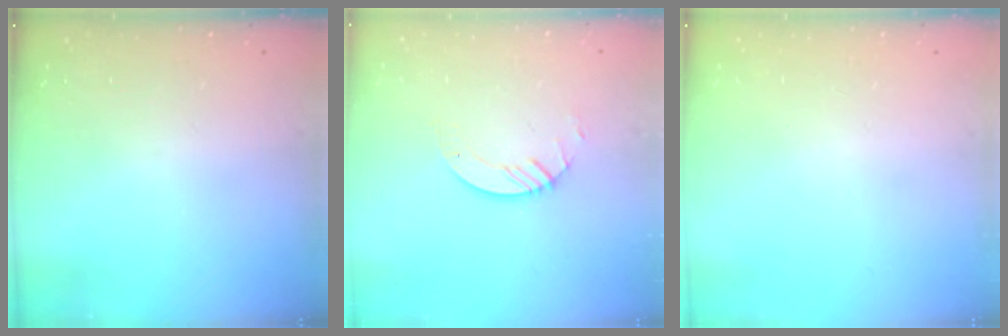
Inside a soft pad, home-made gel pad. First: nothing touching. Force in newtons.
{"total": 3.0, "press": 3.0, "slide": 0.3}
{"total": 0.0}